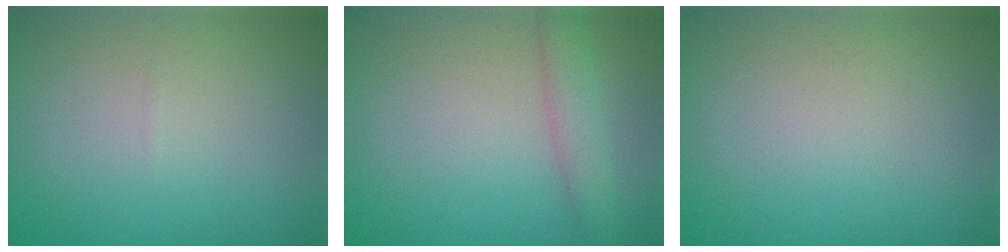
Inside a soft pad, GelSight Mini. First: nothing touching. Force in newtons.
{"total": 2.5, "press": 2.5, "slide": 0.1}
{"total": 0.0}